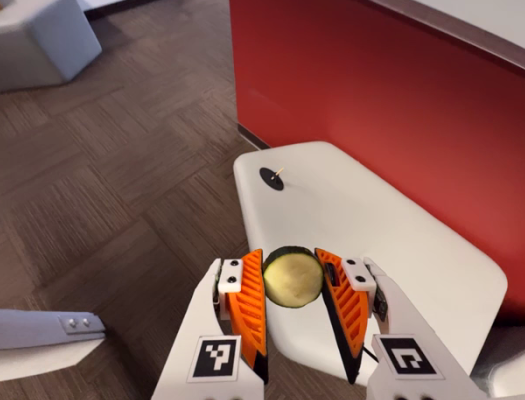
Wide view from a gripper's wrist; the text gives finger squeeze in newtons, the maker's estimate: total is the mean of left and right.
{"total": 11.3, "left": 11.5, "right": 11.1}